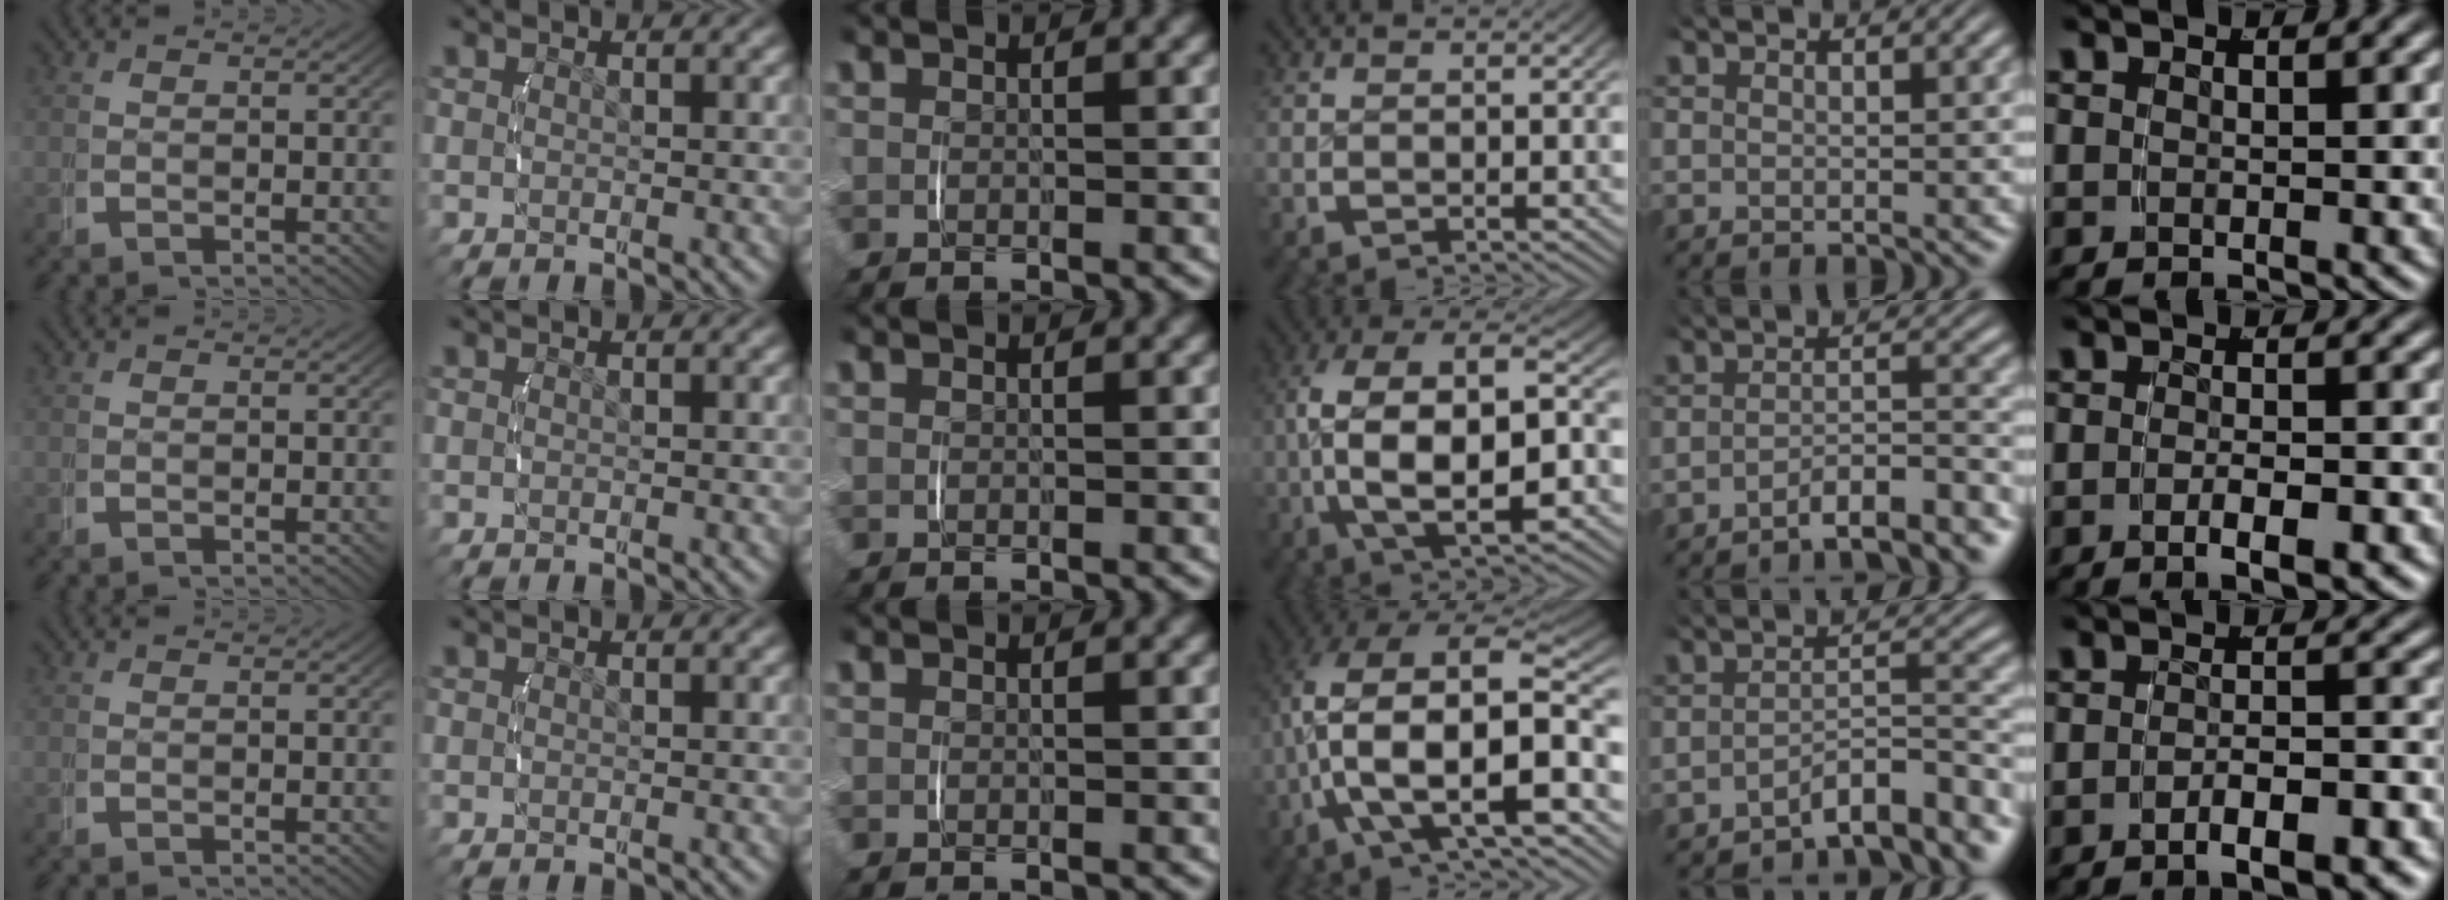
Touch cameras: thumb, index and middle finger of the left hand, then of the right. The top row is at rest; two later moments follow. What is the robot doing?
{"motion": "lift_and_place", "object": "toothpaste"}